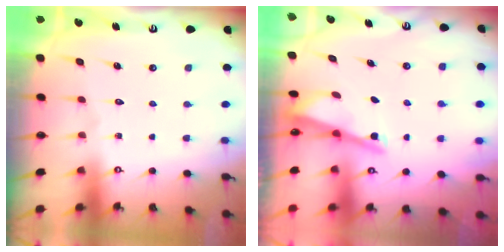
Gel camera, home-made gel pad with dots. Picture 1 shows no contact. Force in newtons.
{"total": 2.7, "press": 2.7, "slide": 0.2}